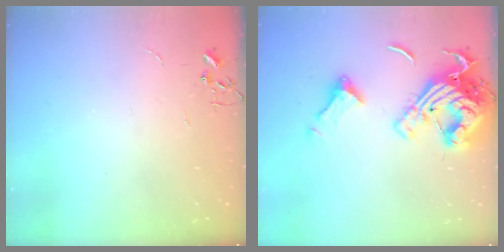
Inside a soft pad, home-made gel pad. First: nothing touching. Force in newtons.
{"total": 18.8, "press": 18.7, "slide": 2.0}